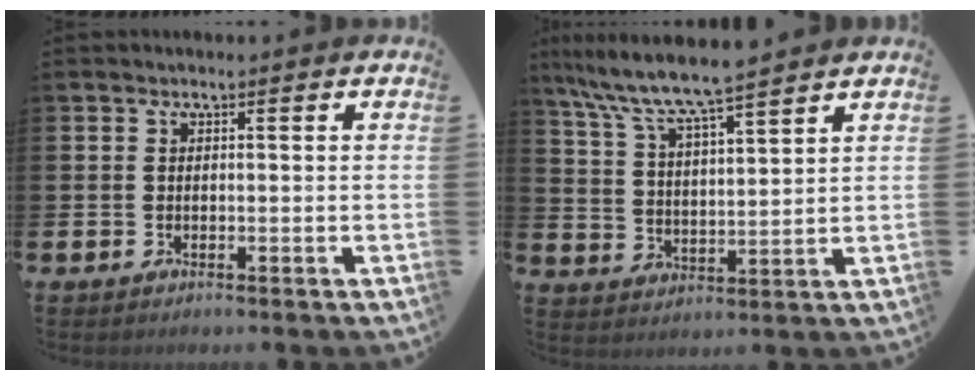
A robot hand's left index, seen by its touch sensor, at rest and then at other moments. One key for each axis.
{"total": 7.9, "fx": 7.3, "fy": 0.4, "fz": 3.0, "tx": -0.088, "ty": -0.040, "tz": 0.128}